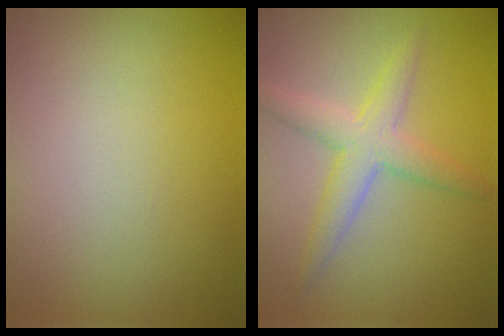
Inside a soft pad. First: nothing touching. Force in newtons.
{"total": 3.7, "press": 3.7, "slide": 0.1}